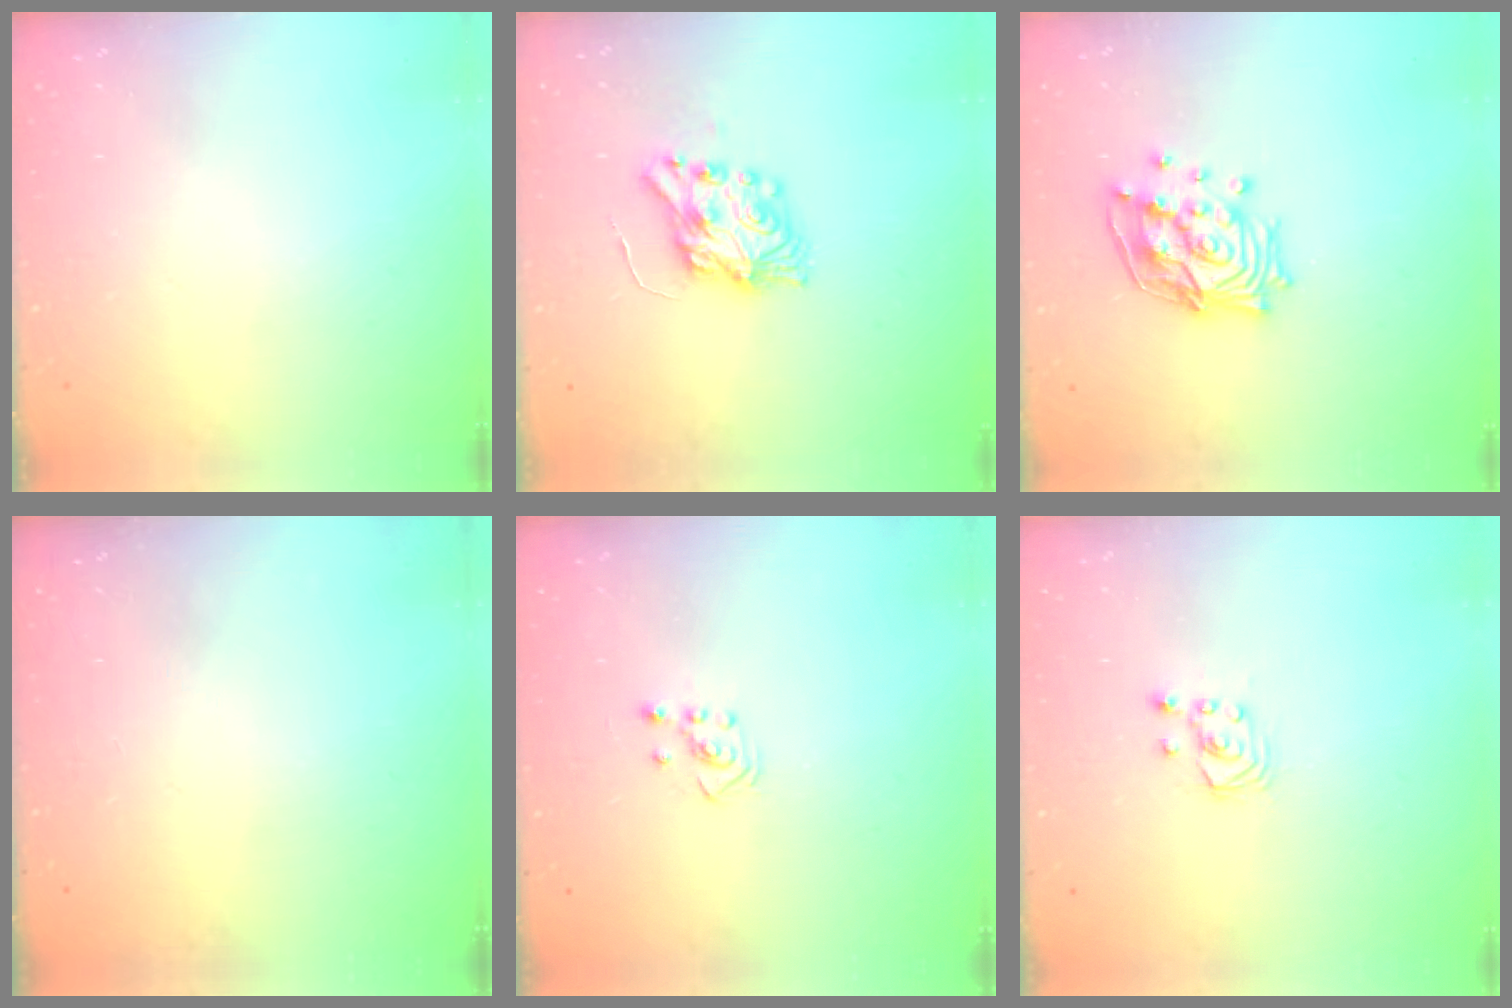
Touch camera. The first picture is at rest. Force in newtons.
{"total": 8.1, "press": 8.1, "slide": 0.2}
{"total": 15.4, "press": 15.2, "slide": 1.9}
{"total": 0.0}
{"total": 2.3, "press": 2.2, "slide": 0.8}
{"total": 2.9, "press": 2.8, "slide": 0.3}